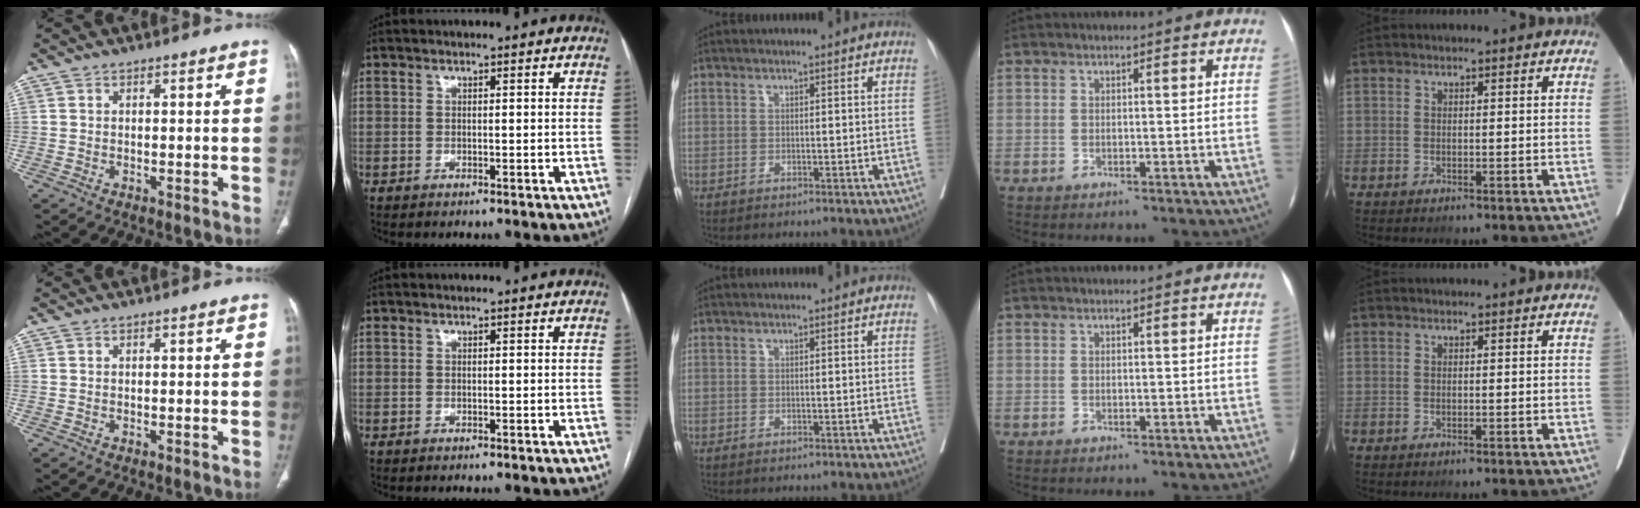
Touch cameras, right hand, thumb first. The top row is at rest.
{}